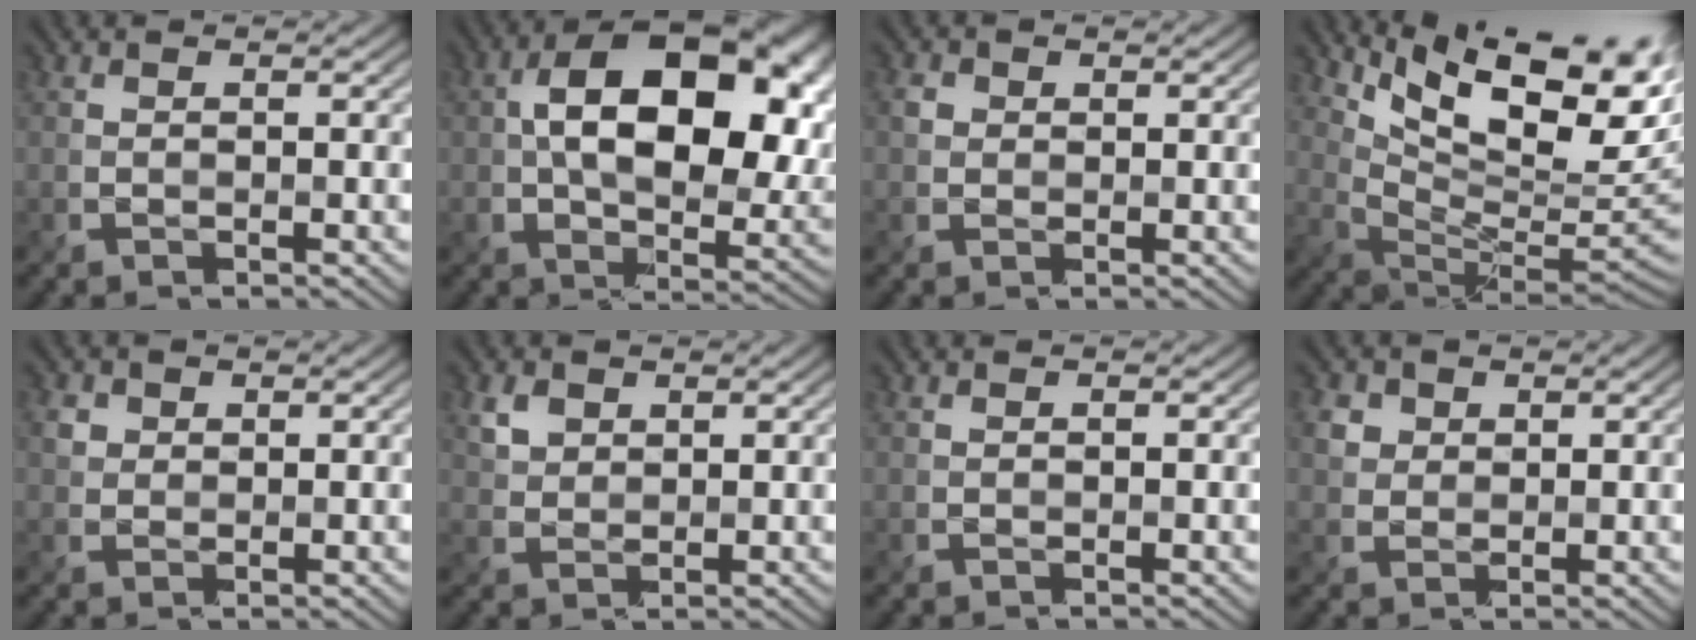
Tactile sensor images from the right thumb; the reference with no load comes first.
{"total": 17.4, "force": [3.0, 10.4, 13.6], "torque": [-0.205, 0.001, 0.051]}
{"total": 1.4, "force": [0.3, 1.3, 0.3], "torque": [-0.011, -0.001, 0.006]}
{"total": 15.8, "force": [7.2, 6.5, 12.4], "torque": [-0.194, 0.000, 0.132]}
{"total": 1.7, "force": [0.7, 1.5, 0.3], "torque": [-0.014, 0.001, 0.016]}
{"total": 2.7, "force": [1.6, 1.9, 1.2], "torque": [-0.033, -0.001, 0.037]}
{"total": 0.0}
{"total": 2.4, "force": [1.2, 2.0, 0.6], "torque": [-0.023, 0.002, 0.026]}